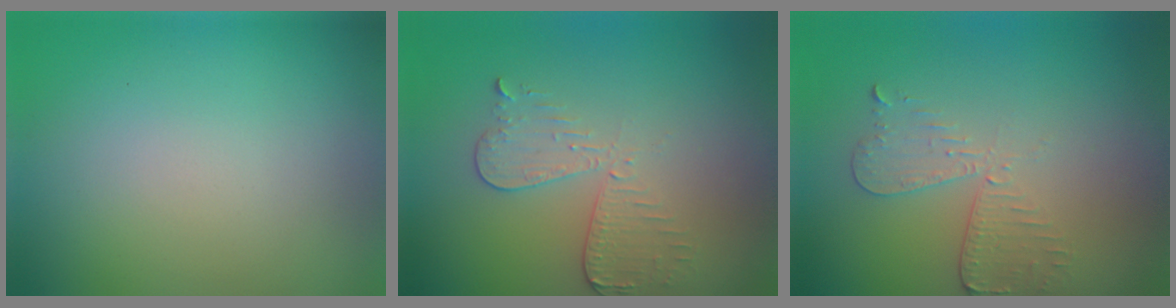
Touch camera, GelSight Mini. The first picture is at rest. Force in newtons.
{"total": 2.9, "press": 2.7, "slide": 1.2}
{"total": 2.9, "press": 2.5, "slide": 1.5}